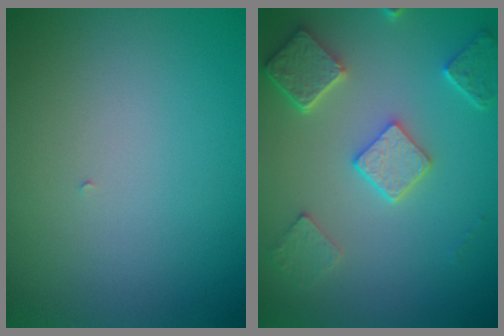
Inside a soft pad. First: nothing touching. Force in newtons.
{"total": 4.8, "press": 3.9, "slide": 2.9}